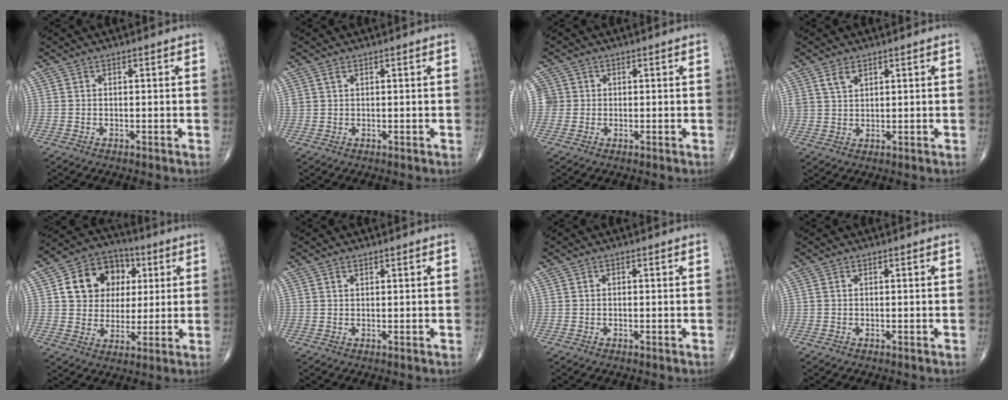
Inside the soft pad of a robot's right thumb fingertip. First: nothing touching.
{"total": 1.2, "force": [0.8, 0.7, 0.6], "torque": [-0.012, 0.006, 0.017]}
{"total": 2.9, "force": [0.2, 2.9, 0.1], "torque": [0.021, 0.006, 0.003]}
{"total": 3.5, "force": [2.2, 2.0, 1.9], "torque": [-0.032, -0.009, 0.049]}
{"total": 14.2, "force": [3.6, 11.7, 7.2], "torque": [-0.080, 0.004, 0.059]}
{"total": 0.8, "force": [0.6, 0.5, 0.3], "torque": [-0.003, -0.004, 0.009]}
{"total": 0.0}
{"total": 0.0}